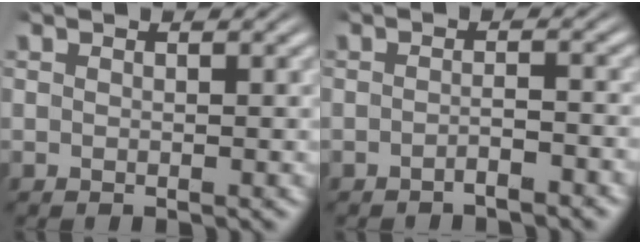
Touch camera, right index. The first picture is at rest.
{"total": 1.6, "force": [-1.5, -0.1, 0.6], "torque": [-0.003, -0.001, -0.029]}